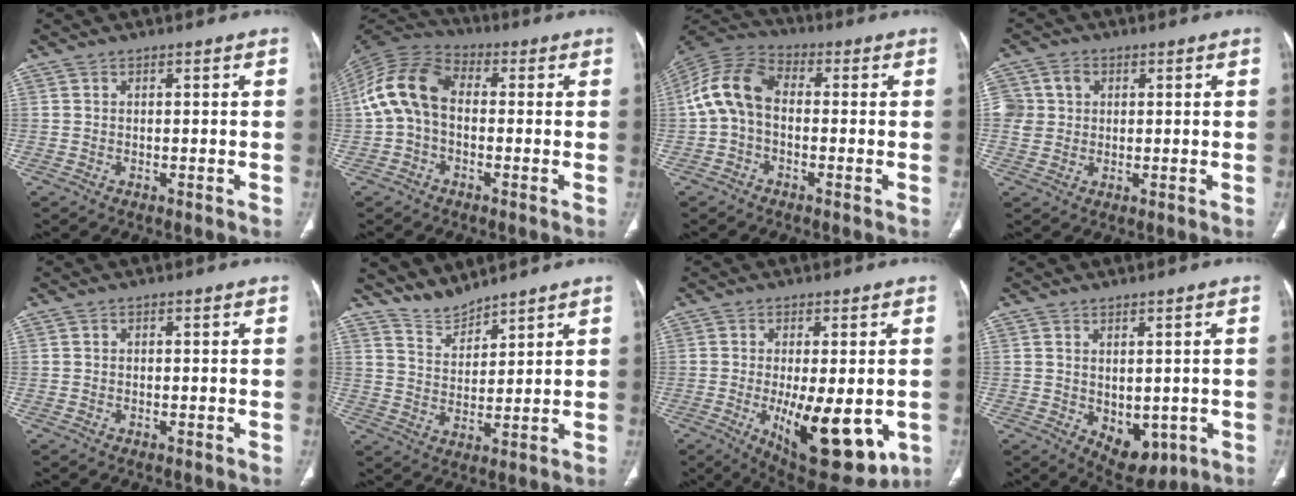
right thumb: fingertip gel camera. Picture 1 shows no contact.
{"total": 11.4, "force": [-0.2, 7.7, 8.4], "torque": [-0.164, 0.032, -0.017]}
{"total": 10.3, "force": [-0.4, 6.9, 7.7], "torque": [-0.149, 0.030, -0.022]}
{"total": 7.3, "force": [1.4, 6.4, 3.0], "torque": [-0.056, 0.014, 0.030]}
{"total": 0.0}
{"total": 5.3, "force": [5.3, 0.7, 0.3], "torque": [-0.002, -0.037, 0.115]}
{"total": 16.3, "force": [-3.8, 6.4, 14.4], "torque": [-0.203, -0.025, -0.036]}
{"total": 7.3, "force": [-1.4, 4.5, 5.6], "torque": [-0.052, -0.005, 0.004]}